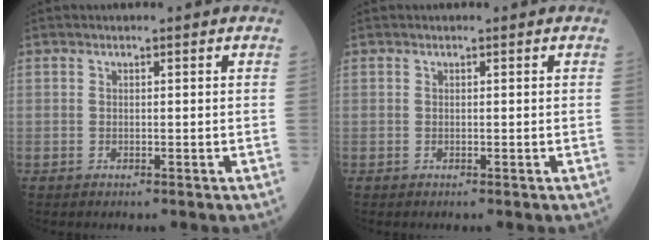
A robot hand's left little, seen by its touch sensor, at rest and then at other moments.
{"total": 0.0}